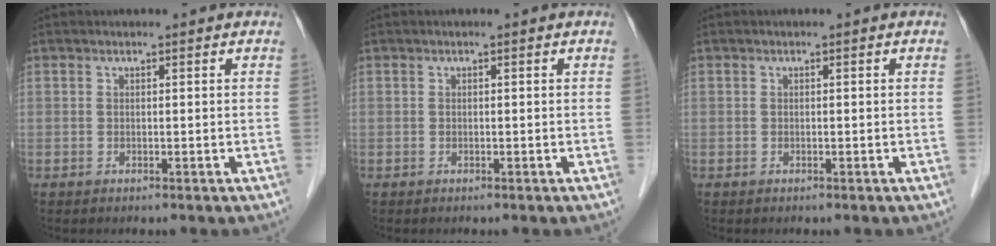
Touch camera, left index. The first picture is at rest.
{"total": 0.0}
{"total": 0.0}